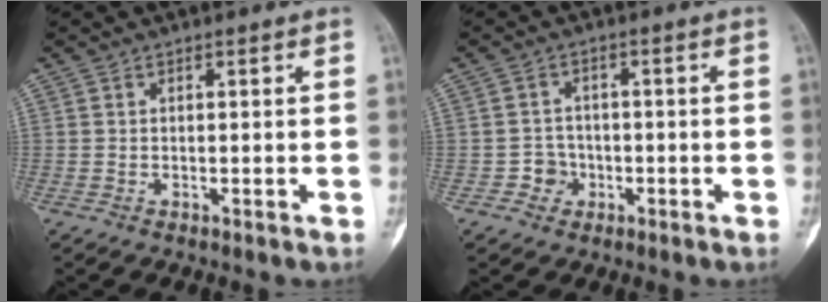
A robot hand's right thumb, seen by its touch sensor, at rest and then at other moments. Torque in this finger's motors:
{"motor_torque": [0.12, 0.08, 0.45, -0.26, 0.00]}